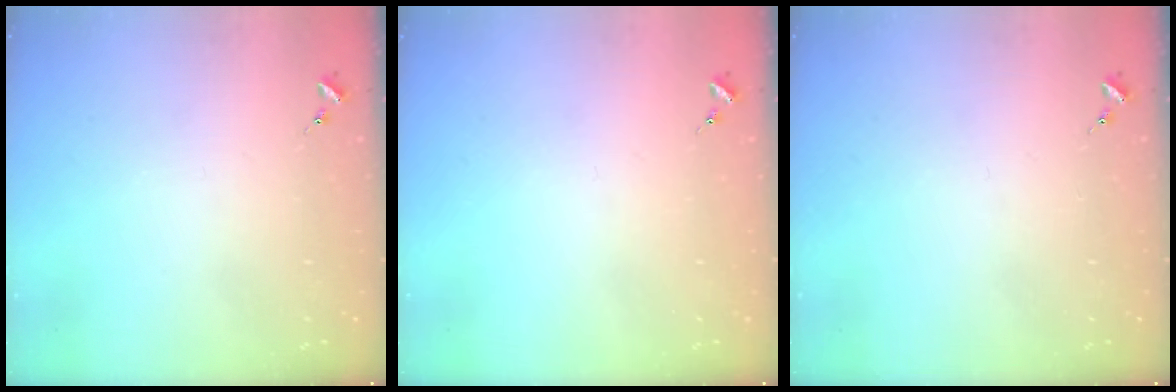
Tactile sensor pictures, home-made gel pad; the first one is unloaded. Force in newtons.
{"total": 0.0}
{"total": 0.0}